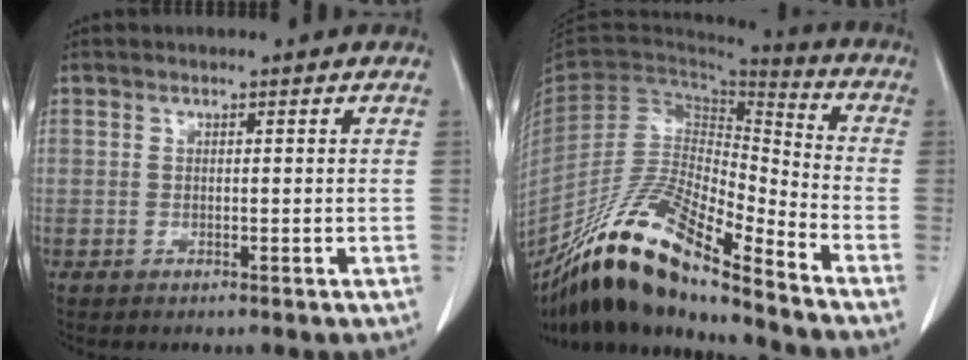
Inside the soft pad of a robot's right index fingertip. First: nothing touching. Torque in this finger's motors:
{"motor_torque": [0.05, -0.03, -0.29, -0.21]}